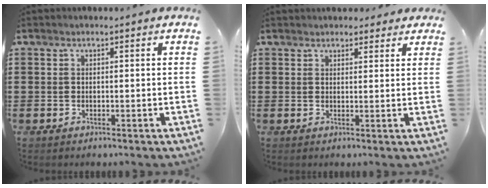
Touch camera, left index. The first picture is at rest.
{"total": 2.4, "force": [2.2, 0.9, 0.2], "torque": [-0.001, -0.002, 0.040]}